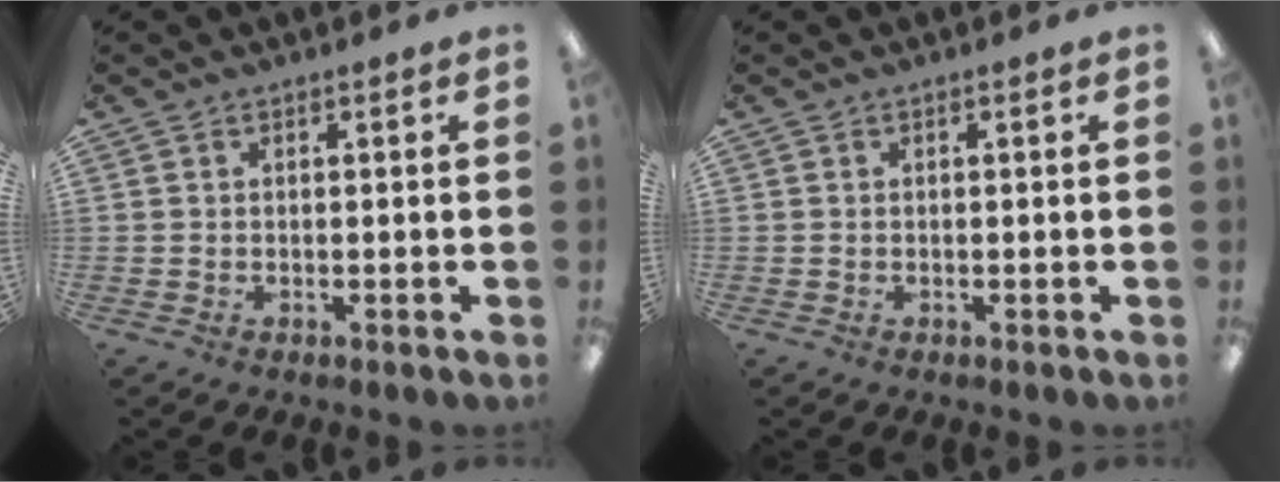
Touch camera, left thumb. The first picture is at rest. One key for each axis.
{"total": 0.0}